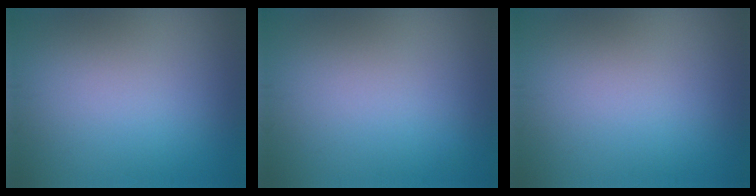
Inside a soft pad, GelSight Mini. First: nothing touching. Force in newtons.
{"total": 0.0}
{"total": 0.0}